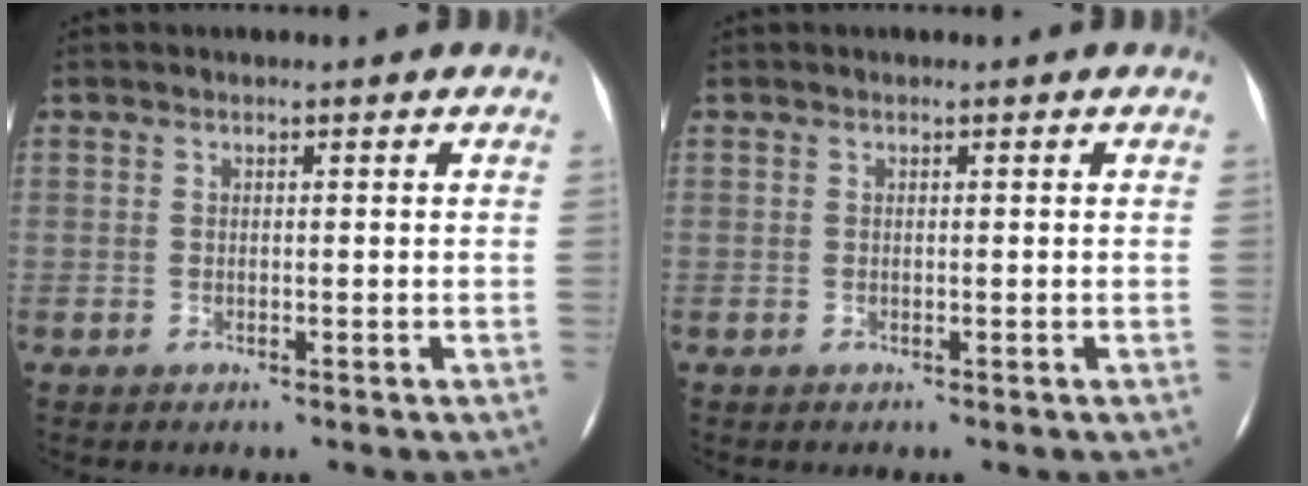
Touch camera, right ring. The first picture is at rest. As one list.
[{"total": 0.0}]